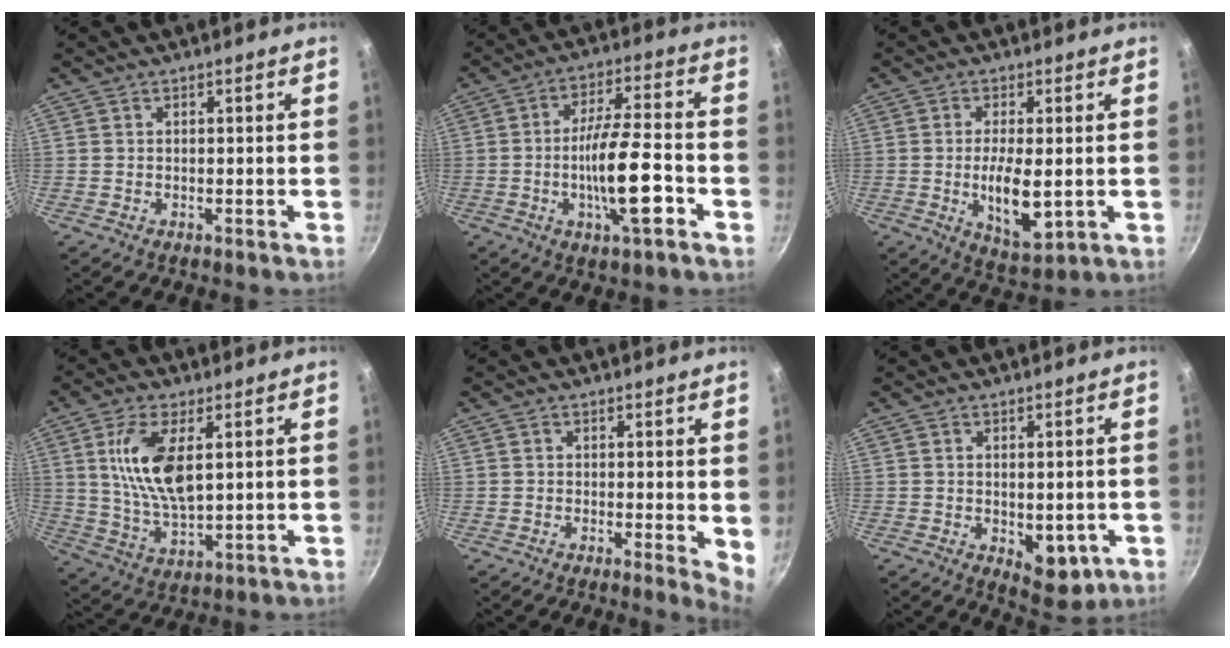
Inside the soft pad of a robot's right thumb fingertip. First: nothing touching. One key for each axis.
{"total": 12.9, "fx": -4.0, "fy": 3.1, "fz": 11.9, "tx": -0.198, "ty": 0.022, "tz": -0.071}
{"total": 9.3, "fx": -0.8, "fy": 3.5, "fz": 8.6, "tx": -0.155, "ty": -0.013, "tz": -0.005}
{"total": 12.5, "fx": 3.2, "fy": 5.6, "fz": 10.7, "tx": -0.205, "ty": -0.014, "tz": 0.067}
{"total": 4.0, "fx": 0.7, "fy": 1.5, "fz": 3.6, "tx": -0.039, "ty": -0.006, "tz": 0.006}
{"total": 6.7, "fx": -0.9, "fy": 3.9, "fz": 5.4, "tx": -0.054, "ty": -0.014, "tz": -0.002}